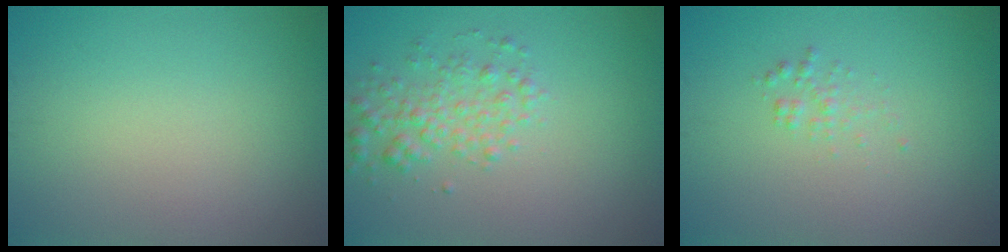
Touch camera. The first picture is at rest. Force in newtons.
{"total": 2.8, "press": 2.8, "slide": 0.1}
{"total": 1.0, "press": 1.0, "slide": 0.0}